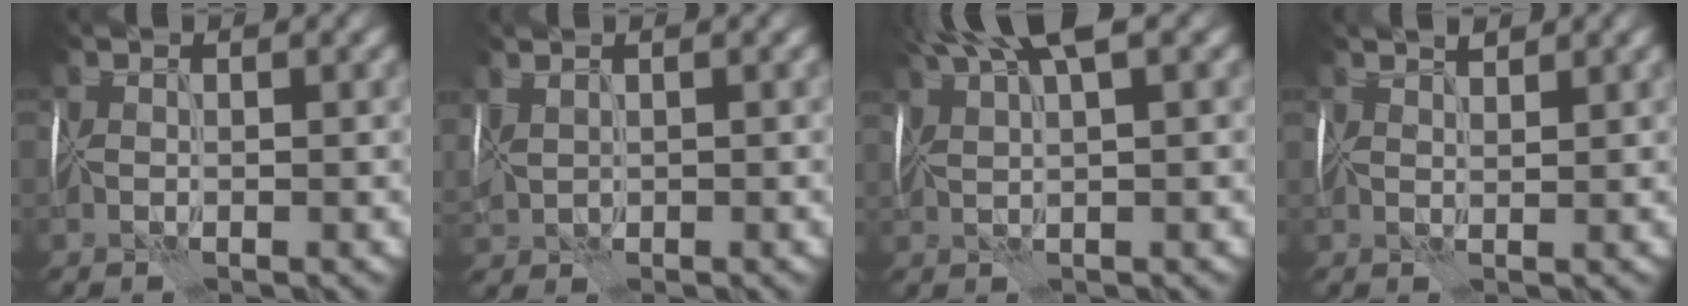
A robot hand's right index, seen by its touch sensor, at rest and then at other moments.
{"total": 2.3, "force": [1.2, 1.4, 1.4], "torque": [-0.052, 0.011, 0.031]}
{"total": 7.7, "force": [4.9, 1.8, 5.7], "torque": [-0.099, 0.028, 0.073]}
{"total": 2.2, "force": [1.9, 0.7, 1.0], "torque": [-0.004, 0.014, 0.021]}